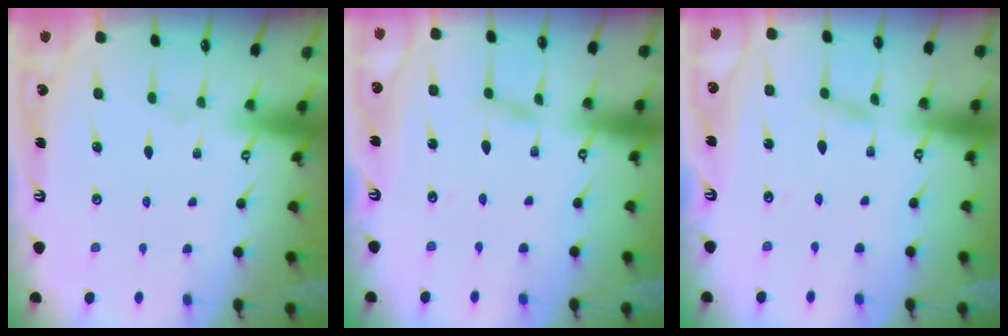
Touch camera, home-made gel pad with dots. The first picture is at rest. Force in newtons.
{"total": 1.9, "press": 1.9, "slide": 0.1}
{"total": 1.9, "press": 1.9, "slide": 0.1}